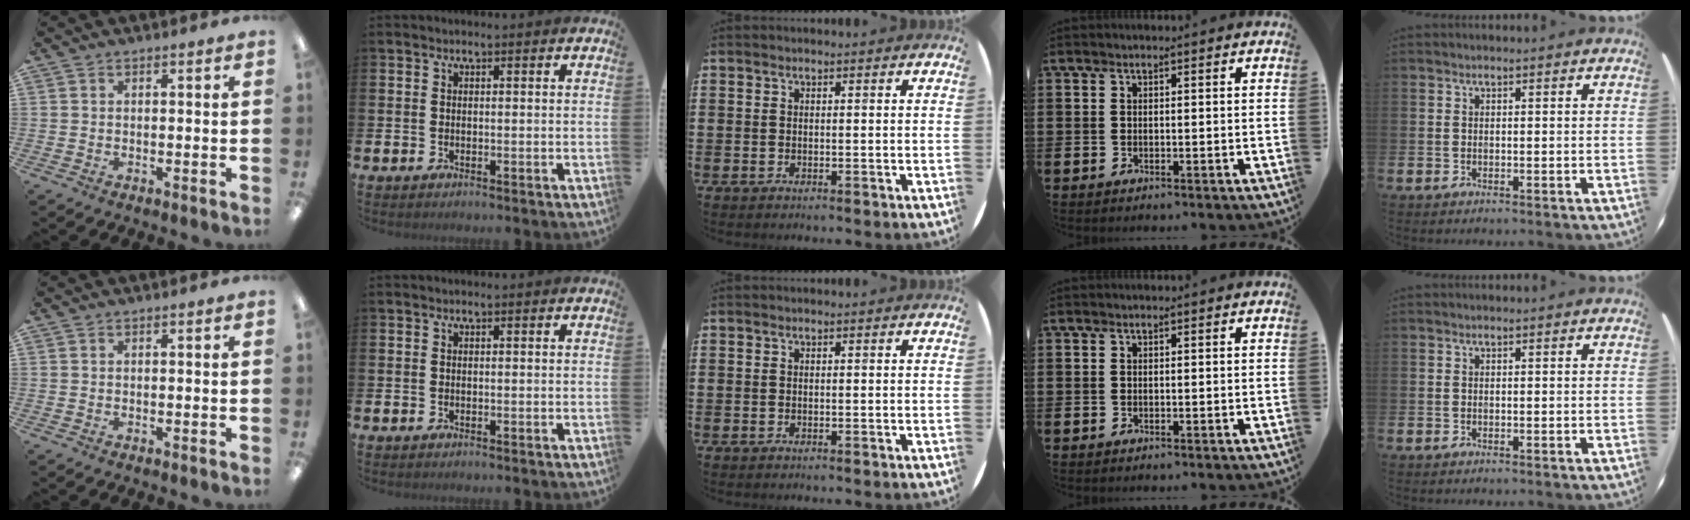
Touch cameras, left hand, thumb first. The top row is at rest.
{}